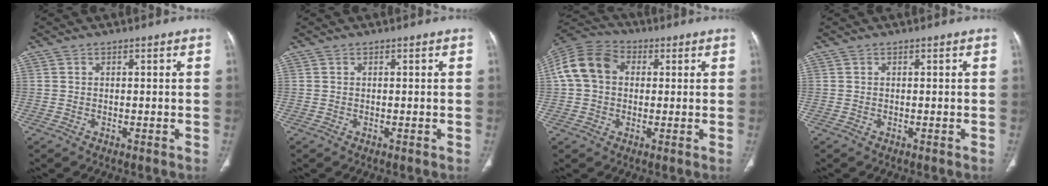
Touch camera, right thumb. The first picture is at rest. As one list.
[{"total": 0.0}, {"total": 12.1, "force": [1.9, 9.4, 7.5], "torque": [-0.143, 0.031, 0.026]}, {"total": 0.0}]